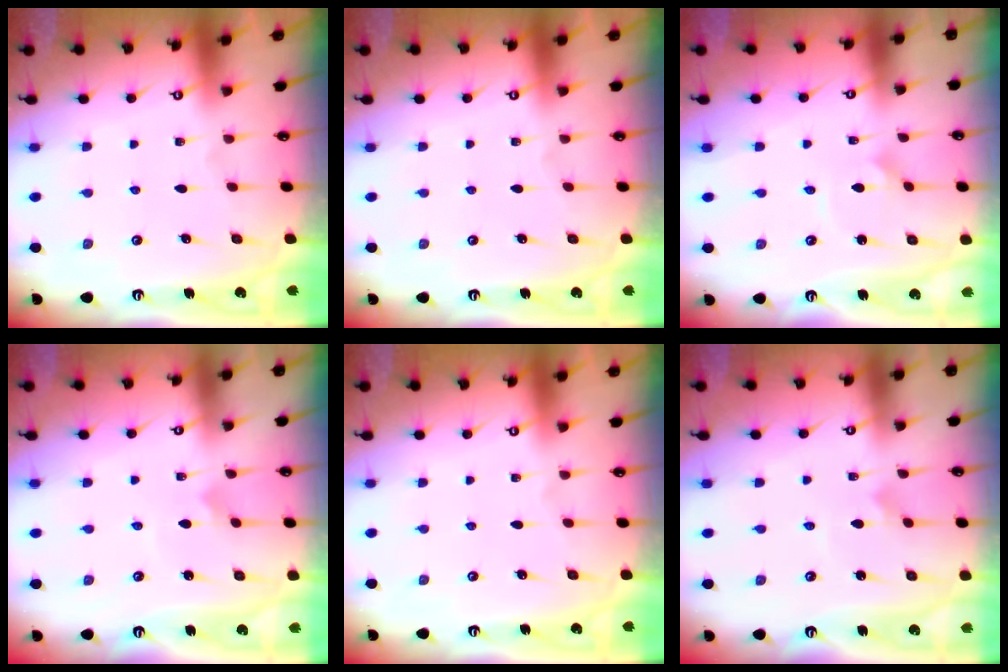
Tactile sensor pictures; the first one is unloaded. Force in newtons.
{"total": 0.0}
{"total": 1.8, "press": 1.8, "slide": 0.1}
{"total": 2.9, "press": 2.9, "slide": 0.2}
{"total": 0.0}
{"total": 2.0, "press": 2.0, "slide": 0.1}